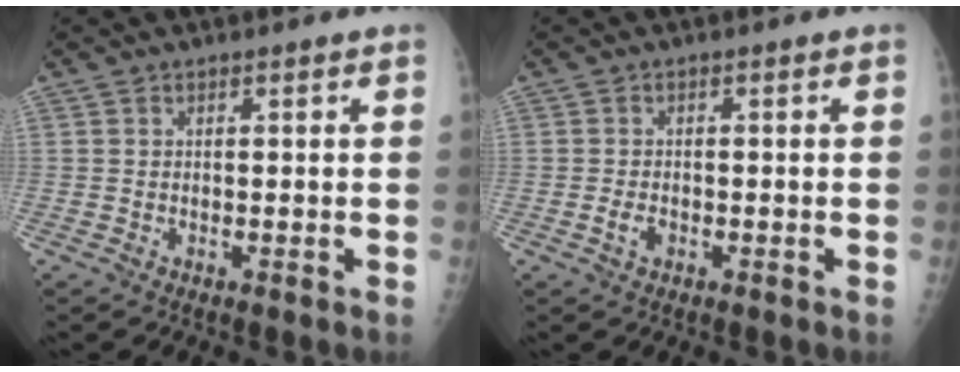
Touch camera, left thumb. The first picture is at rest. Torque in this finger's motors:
{"motor_torque": [-0.30, 0.39, 0.24, 0.07, 0.03]}